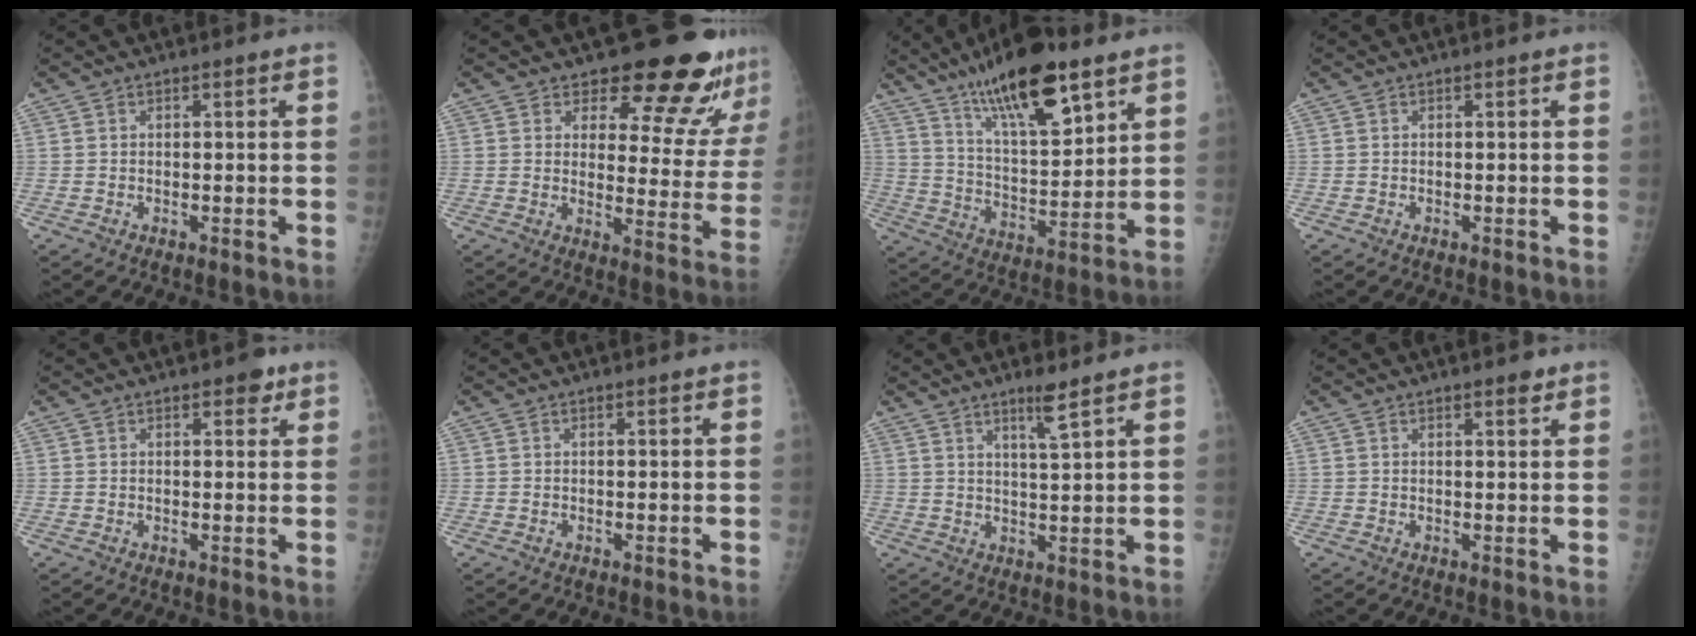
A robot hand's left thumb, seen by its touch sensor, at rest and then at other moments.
{"total": 15.3, "force": [13.5, 5.0, 5.3], "torque": [-0.011, -0.111, 0.154]}
{"total": 18.2, "force": [11.4, 5.2, 13.1], "torque": [-0.195, -0.054, 0.204]}
{"total": 0.0}
{"total": 2.6, "force": [1.5, 1.4, 1.6], "torque": [-0.003, -0.004, 0.016]}
{"total": 0.0}
{"total": 4.4, "force": [3.1, 0.0, 3.2], "torque": [-0.055, -0.026, 0.056]}
{"total": 1.7, "force": [1.2, 0.5, 1.1], "torque": [-0.008, -0.006, 0.016]}